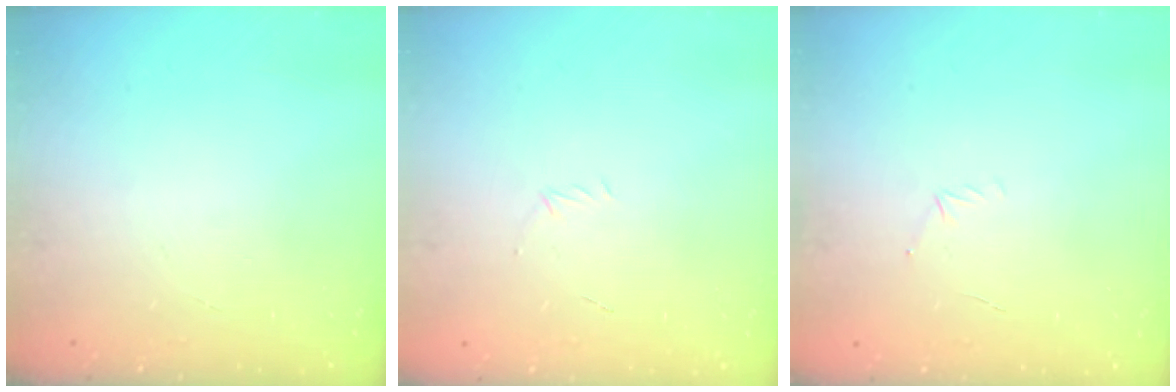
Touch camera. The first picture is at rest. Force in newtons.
{"total": 2.7, "press": 2.6, "slide": 0.7}
{"total": 3.8, "press": 3.6, "slide": 0.9}